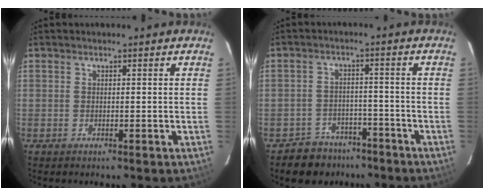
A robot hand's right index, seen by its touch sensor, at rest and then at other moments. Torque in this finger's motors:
{"motor_torque": [-0.35, -0.13, -0.71, -0.18]}